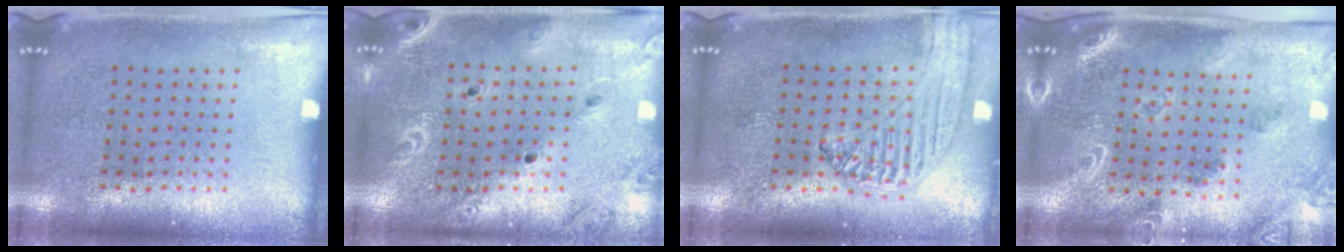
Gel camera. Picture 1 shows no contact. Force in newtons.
{"total": 2.0, "press": 1.9, "slide": 0.7}
{"total": 1.2, "press": 1.2, "slide": 0.1}
{"total": 1.8, "press": 1.8, "slide": 0.4}